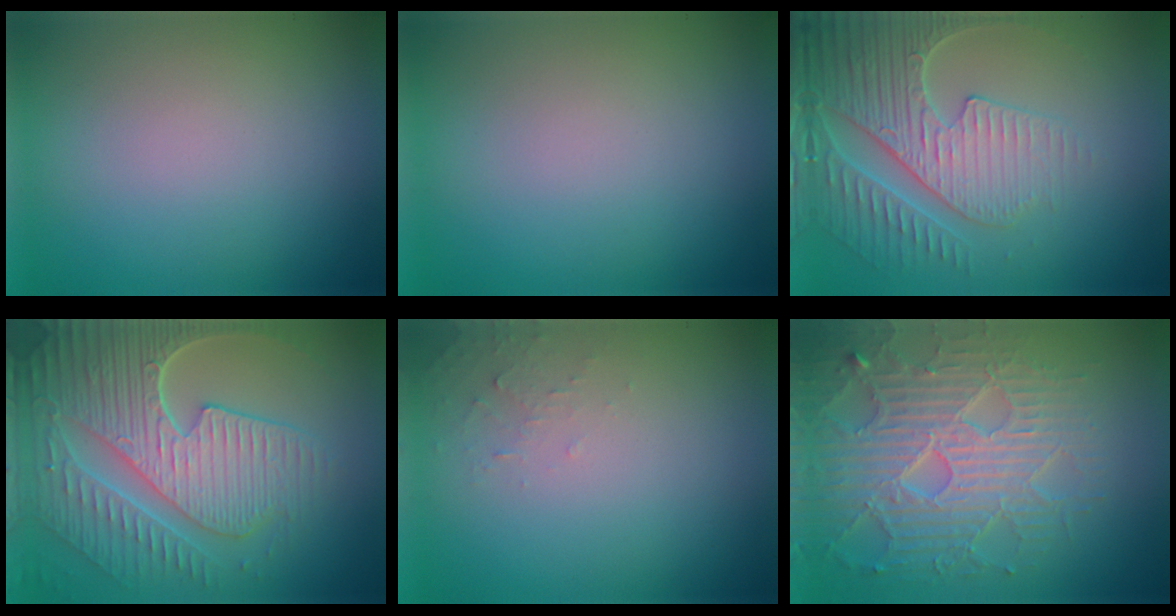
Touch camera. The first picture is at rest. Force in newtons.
{"total": 0.0}
{"total": 5.3, "press": 4.8, "slide": 2.3}
{"total": 9.2, "press": 6.6, "slide": 6.4}
{"total": 0.9, "press": 0.9, "slide": 0.1}
{"total": 6.9, "press": 5.5, "slide": 4.0}